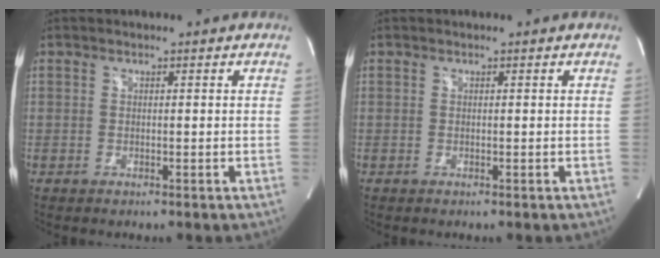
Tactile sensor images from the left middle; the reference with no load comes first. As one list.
[{"total": 0.0}]